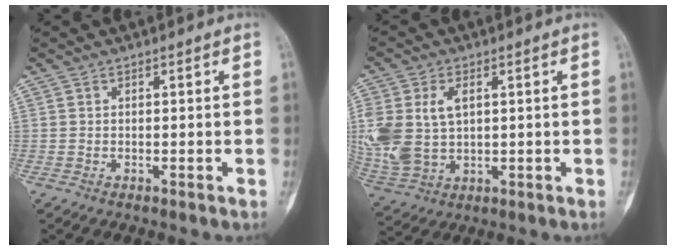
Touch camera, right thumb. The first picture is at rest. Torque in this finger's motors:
{"motor_torque": [-0.56, 0.97, 0.12, -0.01, 0.14]}